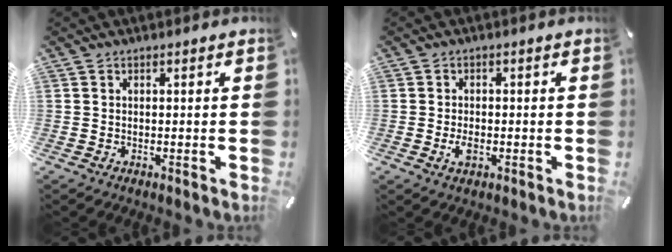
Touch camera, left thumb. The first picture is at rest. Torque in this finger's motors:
{"motor_torque": [0.50, 0.92, 0.21, -0.08, 0.11]}